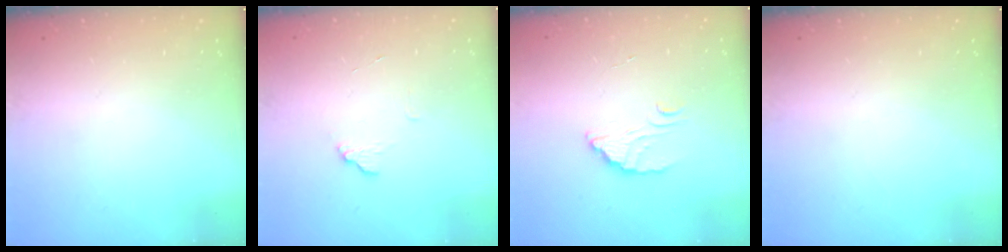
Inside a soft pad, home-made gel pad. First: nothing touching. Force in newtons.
{"total": 5.8, "press": 5.8, "slide": 0.5}
{"total": 2.6, "press": 2.6, "slide": 0.1}
{"total": 0.0}